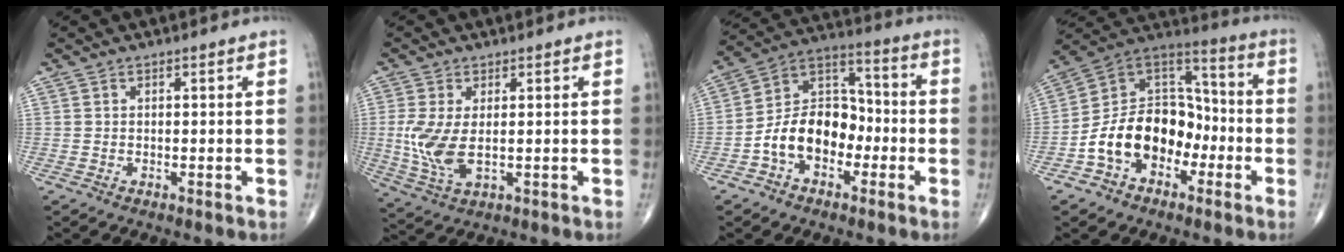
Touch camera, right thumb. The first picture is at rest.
{"total": 7.8, "force": [0.0, 3.8, 6.9], "torque": [-0.159, -0.012, 0.010]}
{"total": 13.3, "force": [-4.0, 9.2, 8.8], "torque": [-0.124, 0.052, -0.080]}
{"total": 16.7, "force": [-5.5, 12.0, 10.2], "torque": [-0.138, 0.070, -0.104]}